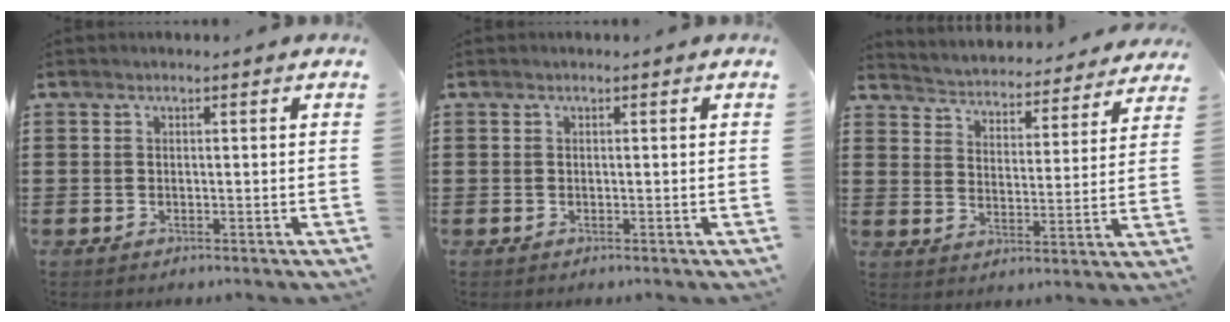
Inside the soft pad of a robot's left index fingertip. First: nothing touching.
{"total": 0.0}
{"total": 3.3, "force": [3.3, -0.1, -0.3], "torque": [-0.018, -0.036, 0.048]}